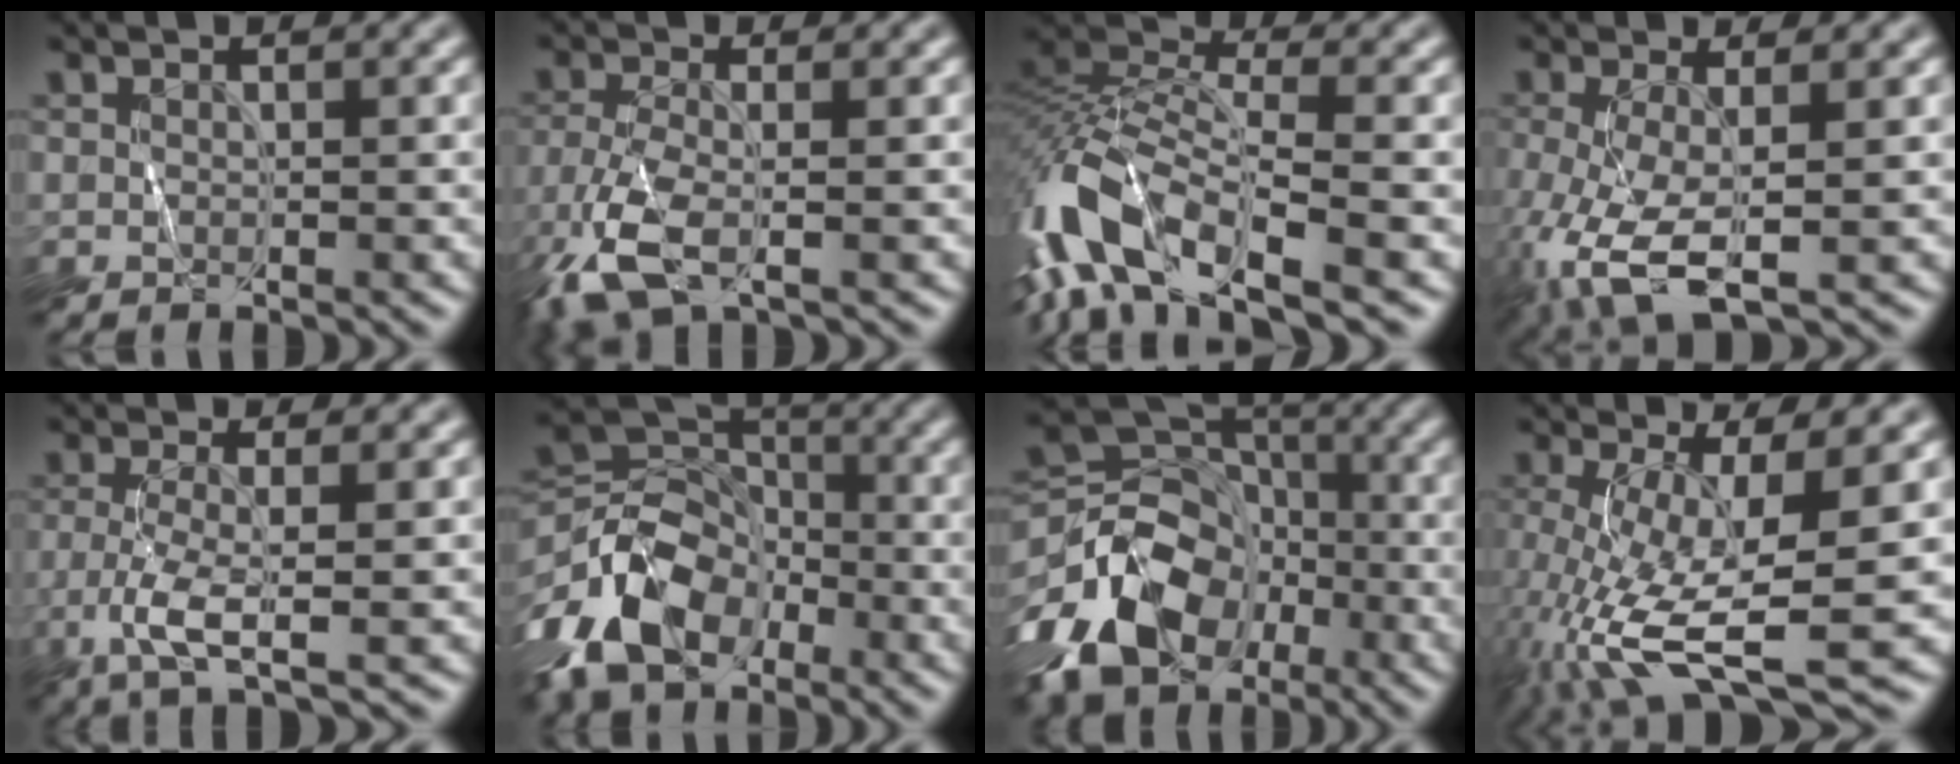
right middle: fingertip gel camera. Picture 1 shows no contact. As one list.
[{"total": 5.9, "force": [-3.1, 2.0, 4.7], "torque": [-0.117, -0.006, -0.068]}, {"total": 12.0, "force": [-5.8, 4.8, 9.4], "torque": [-0.194, 0.005, -0.122]}, {"total": 6.7, "force": [-2.7, 2.4, 5.7], "torque": [-0.142, -0.012, -0.053]}, {"total": 3.8, "force": [-1.5, 0.4, 3.4], "torque": [-0.081, -0.005, -0.032]}, {"total": 10.1, "force": [-5.9, 6.1, 5.5], "torque": [-0.107, -0.009, -0.117]}, {"total": 11.8, "force": [-6.2, 8.0, 6.0], "torque": [-0.121, -0.006, -0.115]}, {"total": 10.5, "force": [-3.4, 2.8, 9.5], "torque": [-0.197, -0.023, -0.058]}]